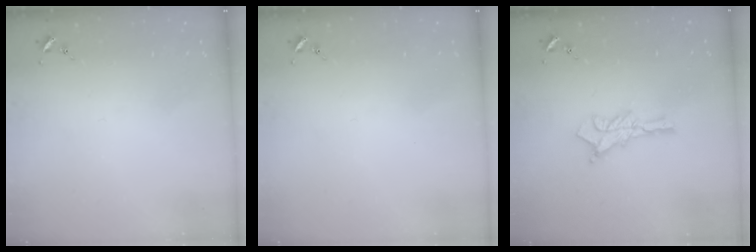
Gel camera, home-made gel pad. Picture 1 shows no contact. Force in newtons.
{"total": 0.0}
{"total": 10.6, "press": 10.6, "slide": 0.8}